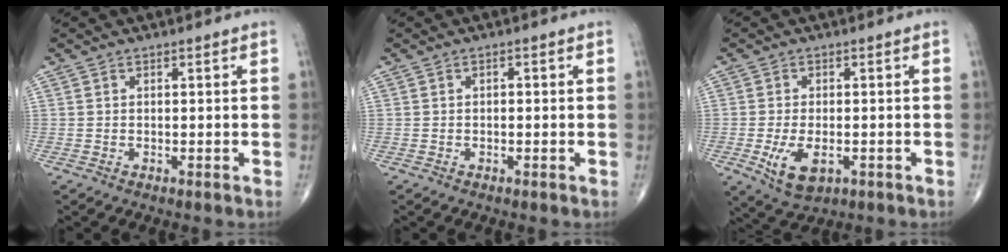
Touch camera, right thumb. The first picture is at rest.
{"total": 0.7, "force": [0.0, 0.4, 0.6], "torque": [-0.007, 0.002, -0.002]}
{"total": 7.2, "force": [-2.2, 3.8, 5.7], "torque": [-0.104, -0.008, -0.028]}